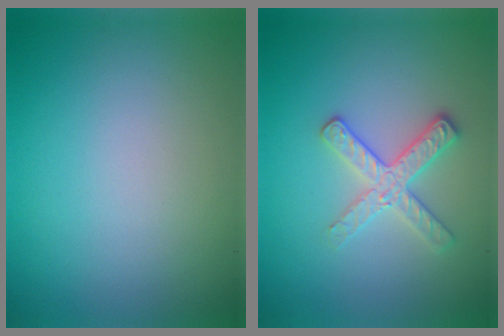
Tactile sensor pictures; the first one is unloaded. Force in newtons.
{"total": 2.7, "press": 2.6, "slide": 0.9}